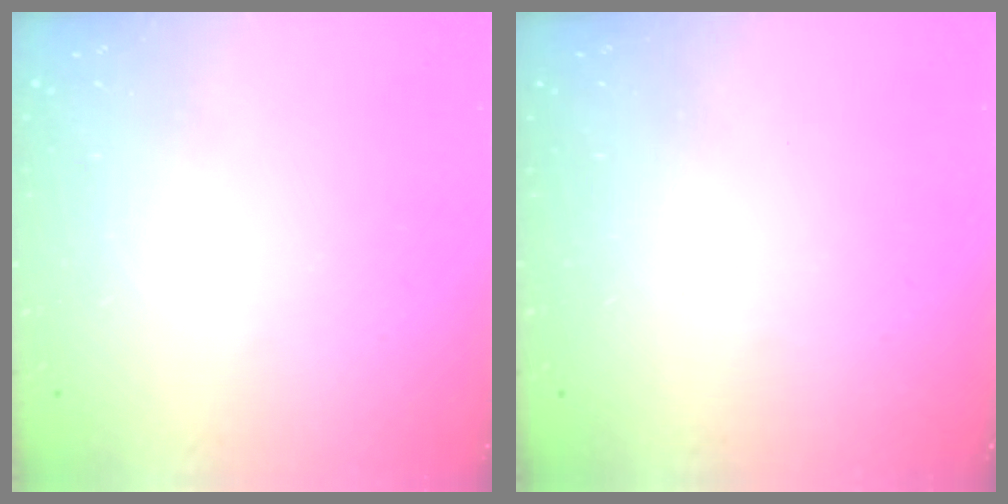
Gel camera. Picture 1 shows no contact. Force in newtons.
{"total": 0.0}